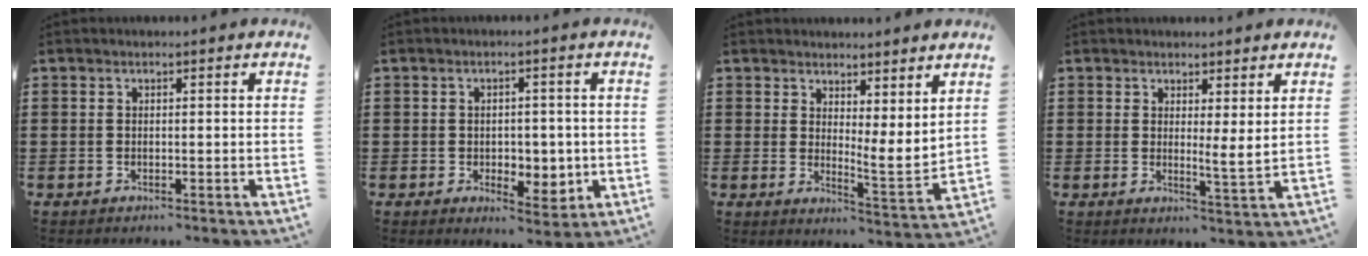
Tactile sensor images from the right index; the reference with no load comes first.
{"total": 3.6, "force": [-0.4, 2.8, 2.2], "torque": [-0.033, 0.001, -0.013]}
{"total": 4.7, "force": [4.1, 1.0, 2.0], "torque": [-0.037, -0.031, 0.073]}
{"total": 2.7, "force": [2.0, 0.1, 1.8], "torque": [-0.026, -0.014, 0.032]}